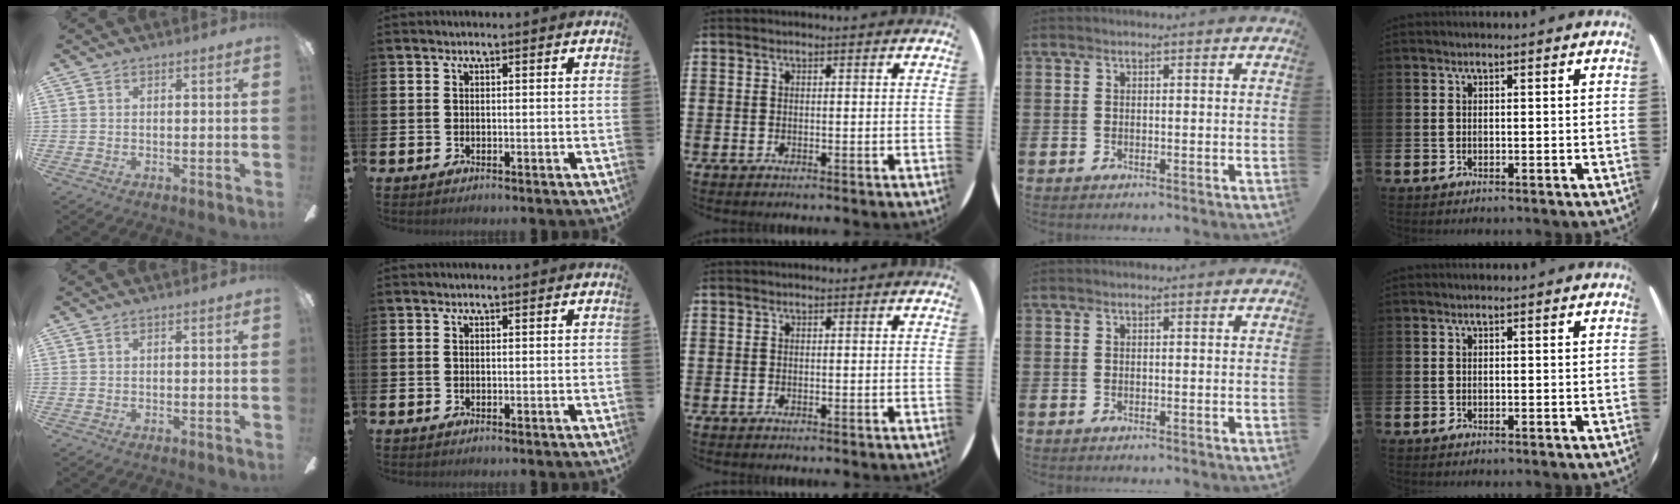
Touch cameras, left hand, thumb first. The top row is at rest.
{}